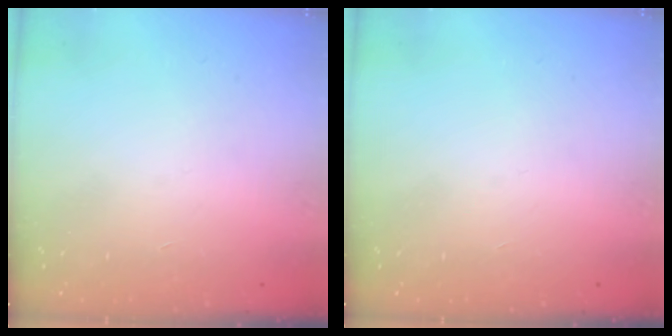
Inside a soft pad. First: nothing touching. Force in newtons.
{"total": 0.0}